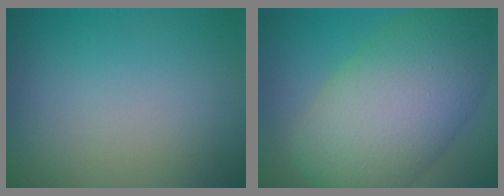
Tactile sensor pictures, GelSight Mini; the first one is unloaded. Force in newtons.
{"total": 12.2, "press": 12.2, "slide": 0.5}